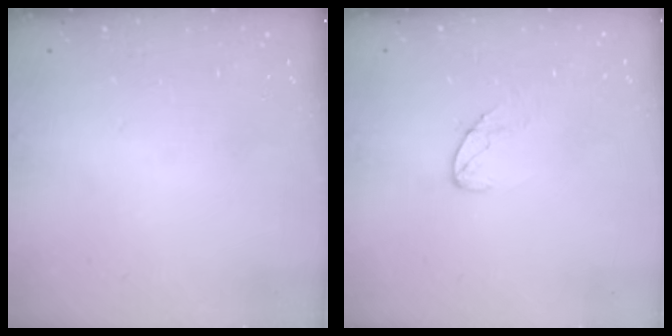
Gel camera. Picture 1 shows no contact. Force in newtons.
{"total": 6.0, "press": 6.0, "slide": 0.4}